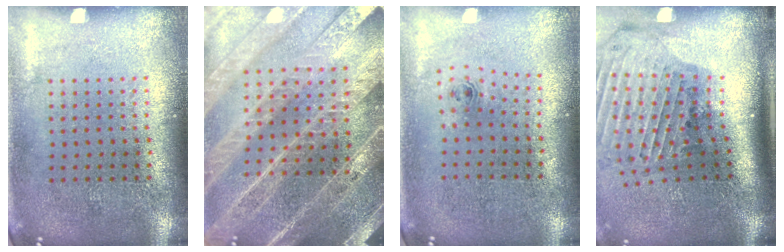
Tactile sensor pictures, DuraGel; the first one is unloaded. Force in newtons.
{"total": 4.3, "press": 3.9, "slide": 1.8}
{"total": 0.7, "press": 0.3, "slide": 0.7}
{"total": 3.0, "press": 2.2, "slide": 2.0}